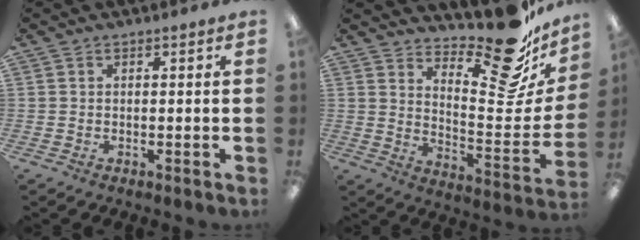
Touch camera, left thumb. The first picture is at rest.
{"total": 19.4, "force": [15.3, 5.4, 10.6], "torque": [-0.127, -0.128, 0.247]}